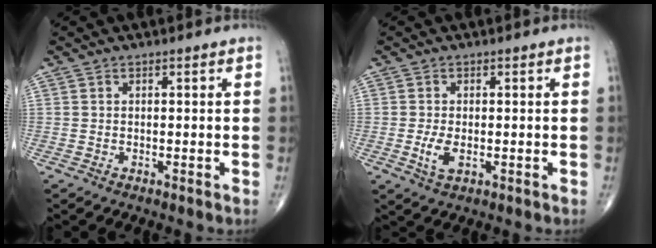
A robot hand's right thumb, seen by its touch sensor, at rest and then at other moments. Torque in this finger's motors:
{"motor_torque": [0.39, 0.53, 0.32, 0.24, 0.11]}